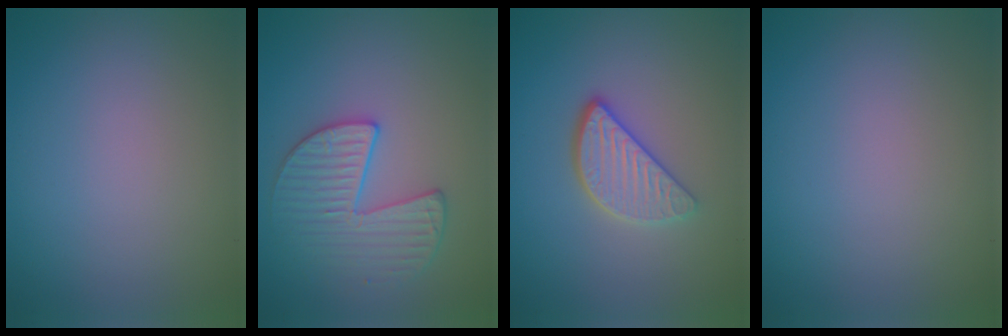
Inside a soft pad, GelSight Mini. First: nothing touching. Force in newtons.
{"total": 3.6, "press": 3.5, "slide": 0.6}
{"total": 3.5, "press": 2.9, "slide": 2.0}
{"total": 0.0}